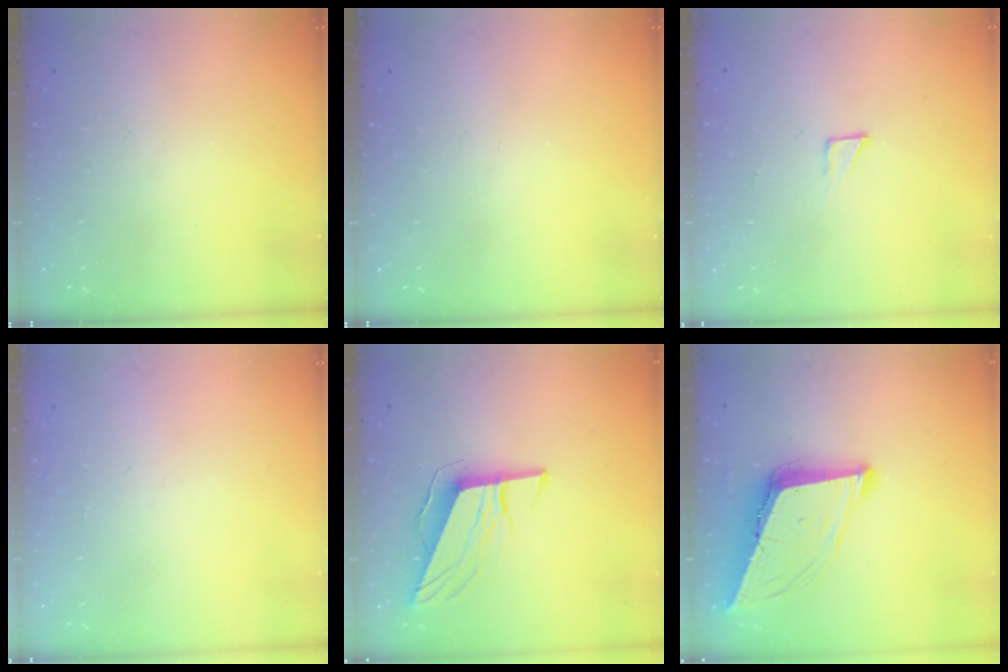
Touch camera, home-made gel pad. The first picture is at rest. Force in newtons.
{"total": 0.0}
{"total": 3.3, "press": 3.3, "slide": 0.3}
{"total": 0.9, "press": 0.9, "slide": 0.0}
{"total": 10.7, "press": 10.2, "slide": 3.3}
{"total": 11.8, "press": 11.2, "slide": 3.8}